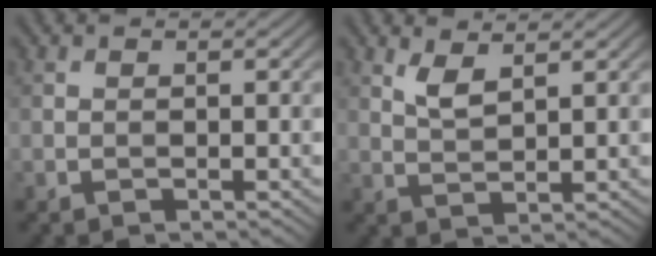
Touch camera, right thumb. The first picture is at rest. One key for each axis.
{"total": 2.8, "fx": 1.9, "fy": 0.8, "fz": 2.0, "tx": -0.049, "ty": -0.003, "tz": 0.041}